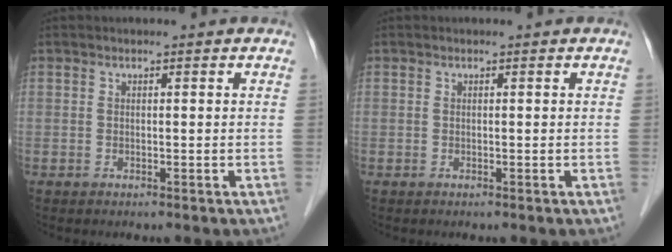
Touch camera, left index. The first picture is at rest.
{"total": 0.0}